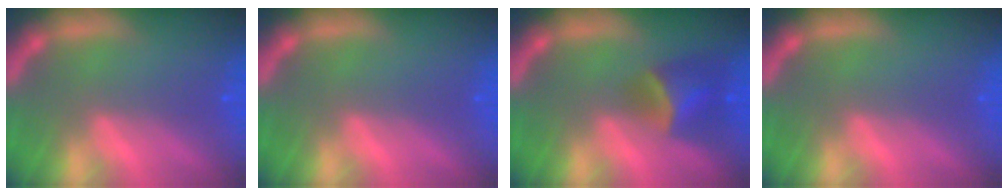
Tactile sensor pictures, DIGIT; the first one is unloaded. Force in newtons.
{"total": 0.0}
{"total": 4.4}
{"total": 0.0}